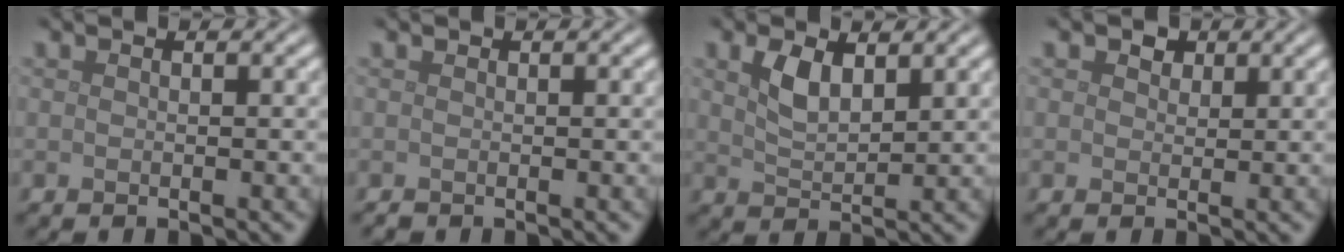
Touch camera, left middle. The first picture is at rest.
{"total": 0.0}
{"total": 2.9, "force": [1.5, 1.3, 2.1], "torque": [-0.048, 0.000, 0.034]}
{"total": 1.4, "force": [0.8, 1.0, 0.6], "torque": [-0.009, -0.001, 0.009]}